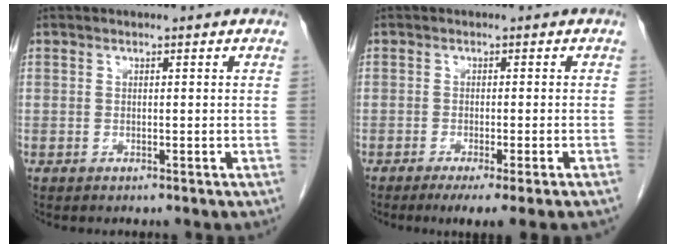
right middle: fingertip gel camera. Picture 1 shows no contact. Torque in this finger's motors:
{"motor_torque": [0.79, -0.77, 0.09, 0.07]}